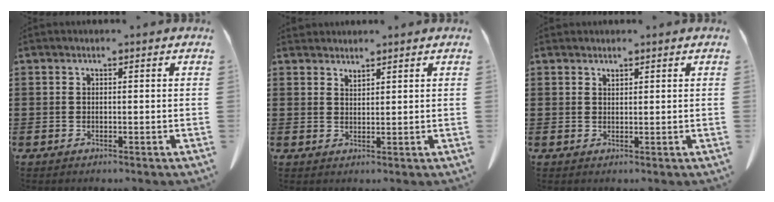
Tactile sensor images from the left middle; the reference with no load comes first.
{"total": 1.6, "force": [1.6, 0.0, 0.1], "torque": [-0.004, -0.002, 0.032]}
{"total": 0.9, "force": [0.9, 0.1, 0.1], "torque": [-0.005, -0.003, 0.018]}